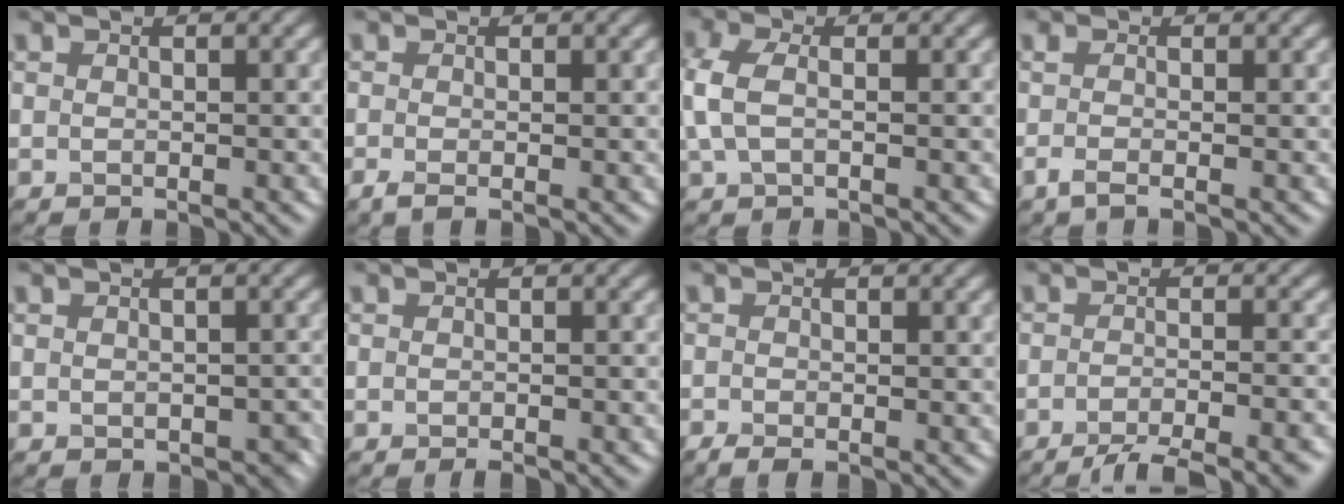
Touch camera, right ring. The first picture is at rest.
{"total": 1.3, "force": [-0.6, 0.3, 1.1], "torque": [-0.026, -0.009, -0.013]}
{"total": 3.7, "force": [0.4, 2.2, 3.0], "torque": [-0.081, 0.007, 0.003]}
{"total": 1.6, "force": [-0.5, 0.5, 1.4], "torque": [-0.032, -0.010, -0.016]}
{"total": 2.0, "force": [-0.6, 1.5, 1.3], "torque": [-0.014, -0.011, -0.002]}
{"total": 1.1, "force": [-0.8, 0.1, 0.8], "torque": [-0.008, -0.002, -0.011]}
{"total": 1.1, "force": [-0.7, 0.3, 0.8], "torque": [-0.017, -0.005, -0.016]}
{"total": 7.6, "force": [-5.5, 1.6, 5.0], "torque": [-0.060, -0.011, -0.082]}